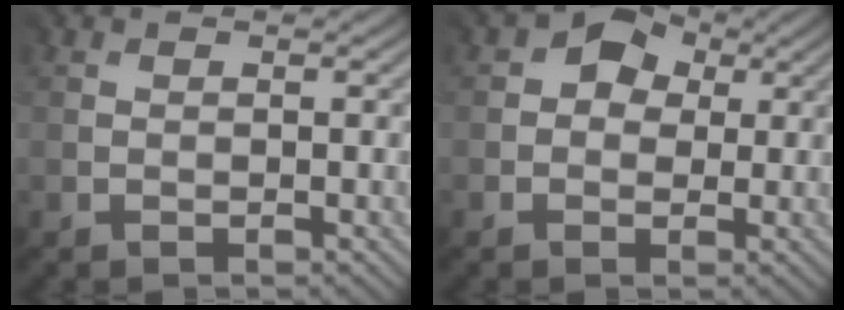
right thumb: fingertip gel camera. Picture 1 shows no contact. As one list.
[{"total": 4.5, "force": [1.5, 3.6, 2.2], "torque": [-0.038, 0.001, 0.022]}]